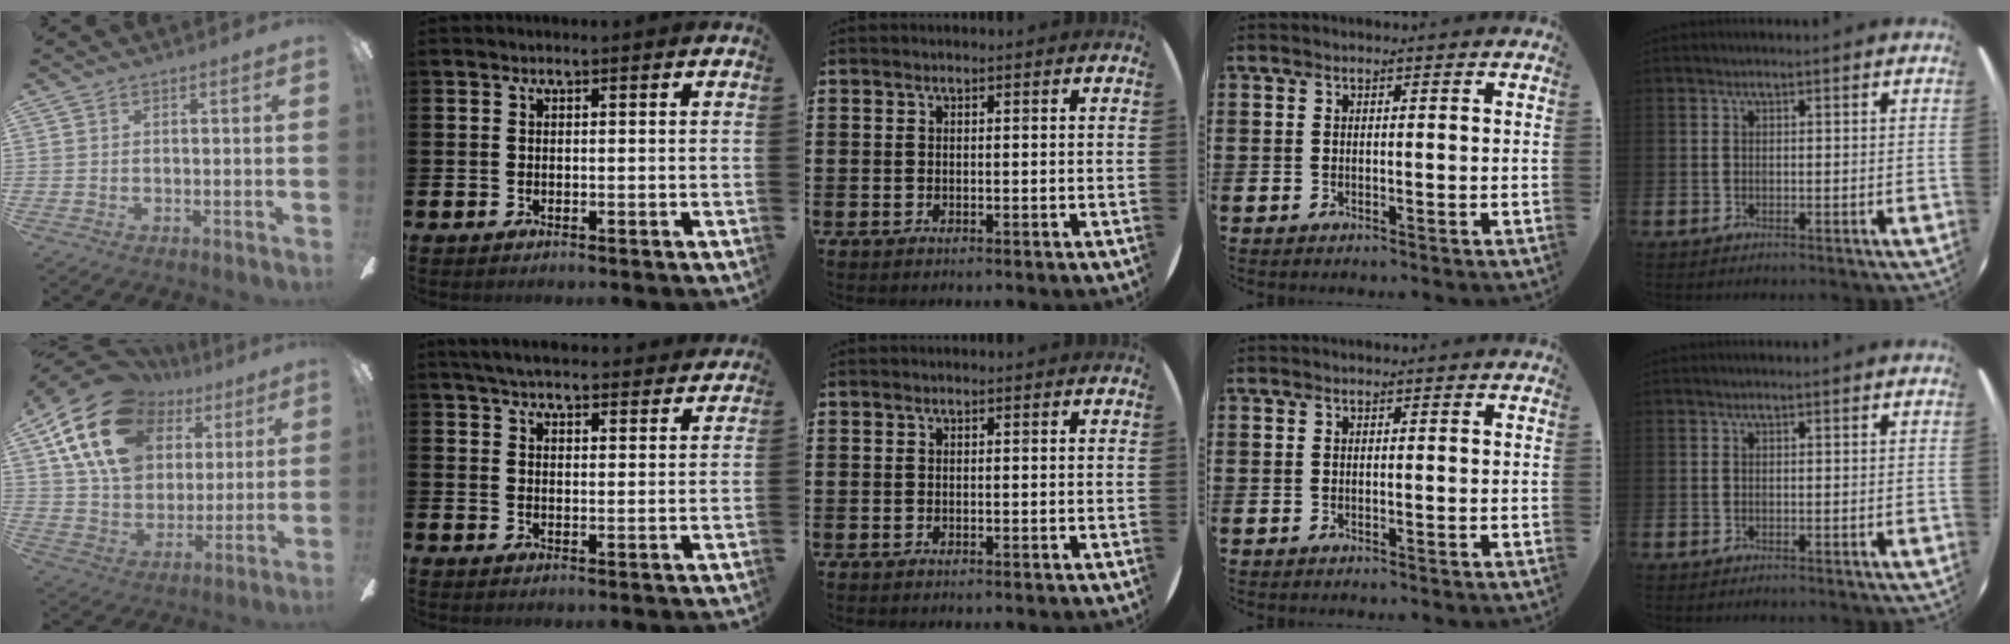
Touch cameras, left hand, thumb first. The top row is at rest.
{"thumb": {"total": 22.1, "force": [10.4, 15.5, 11.7], "torque": [-0.218, -0.029, 0.191]}, "index": {"total": 5.4, "force": [5.2, 0.7, 1.1], "torque": [-0.033, -0.029, 0.094]}}